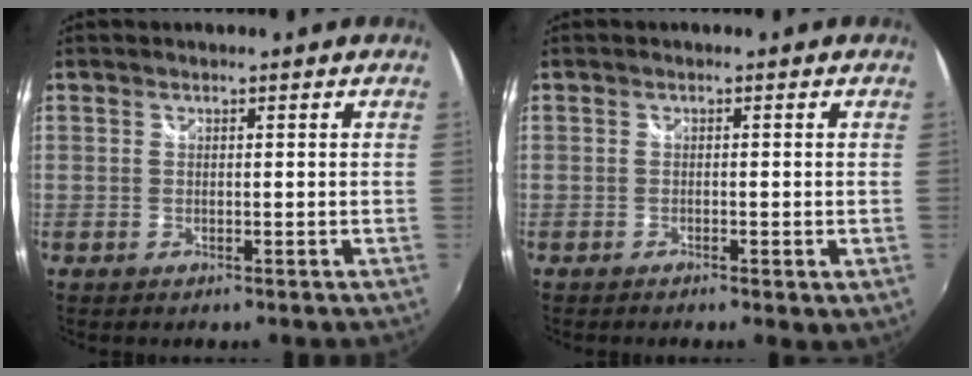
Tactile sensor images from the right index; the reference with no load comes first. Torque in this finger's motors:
{"motor_torque": [1.19, -0.95, 0.40, 0.05]}